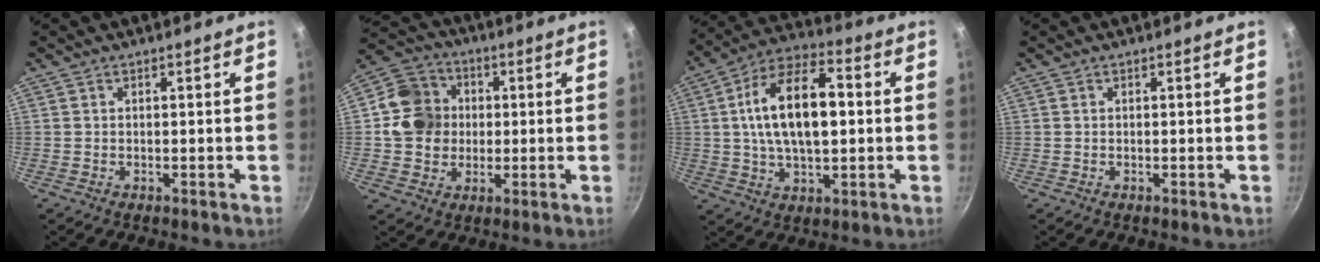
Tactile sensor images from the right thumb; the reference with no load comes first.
{"total": 12.0, "force": [0.4, 10.7, 5.3], "torque": [-0.076, 0.016, 0.001]}
{"total": 17.5, "force": [1.8, 8.8, 15.0], "torque": [-0.261, 0.021, 0.026]}
{"total": 0.0}